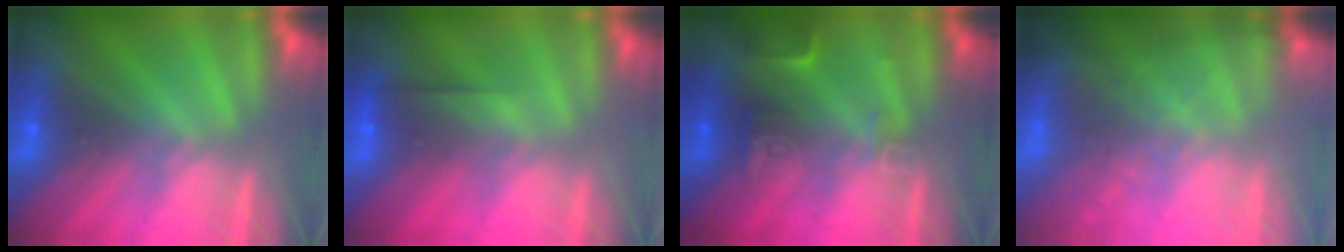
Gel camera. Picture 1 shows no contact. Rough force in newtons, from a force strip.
{"total": 2.6}
{"total": 2.6}
{"total": 8.1}